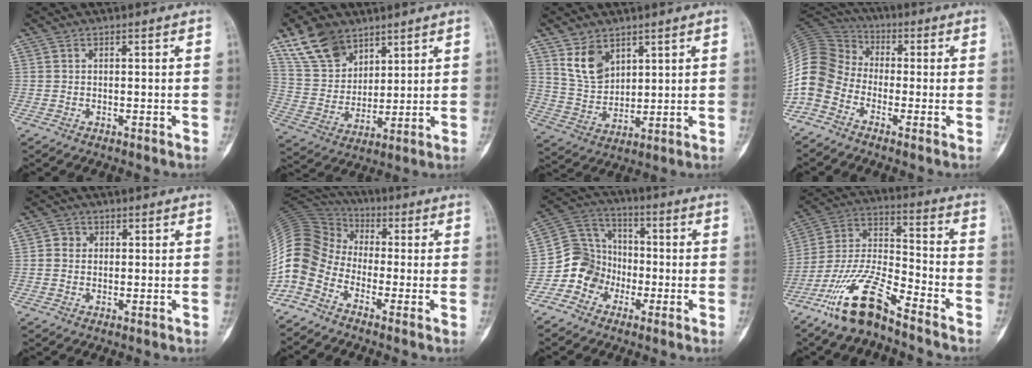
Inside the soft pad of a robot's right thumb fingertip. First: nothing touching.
{"total": 12.5, "force": [8.6, 7.6, 5.0], "torque": [-0.076, -0.033, 0.173]}
{"total": 8.2, "force": [4.7, 5.2, 4.2], "torque": [-0.063, -0.028, 0.105]}
{"total": 11.0, "force": [-4.4, 8.4, 5.6], "torque": [-0.107, 0.048, -0.108]}
{"total": 2.6, "force": [0.3, 2.5, 0.8], "torque": [0.007, 0.005, 0.001]}
{"total": 12.2, "force": [-5.4, 8.7, 6.5], "torque": [-0.125, 0.060, -0.128]}
{"total": 10.2, "force": [-4.5, 8.9, 2.2], "torque": [-0.005, 0.065, -0.095]}
{"total": 15.1, "force": [-11.0, 3.8, 9.7], "torque": [-0.192, 0.071, -0.211]}